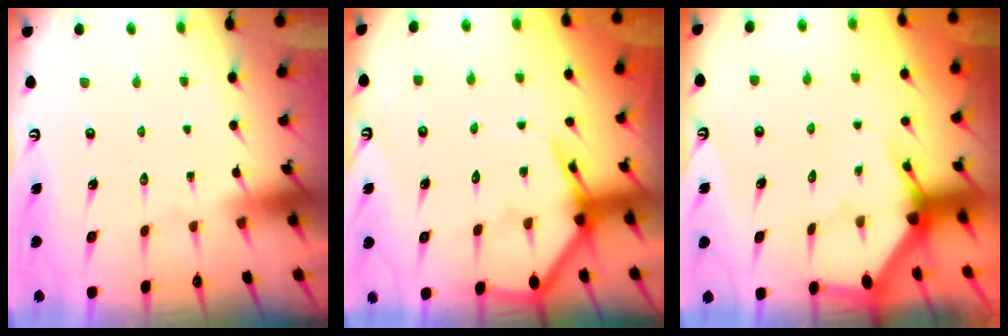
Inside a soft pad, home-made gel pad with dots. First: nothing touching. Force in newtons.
{"total": 7.3, "press": 7.3, "slide": 0.7}
{"total": 3.4, "press": 3.4, "slide": 0.1}